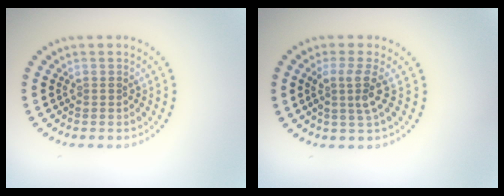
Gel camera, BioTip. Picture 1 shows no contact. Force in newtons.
{"total": 2.7, "press": 2.0, "slide": 1.8}